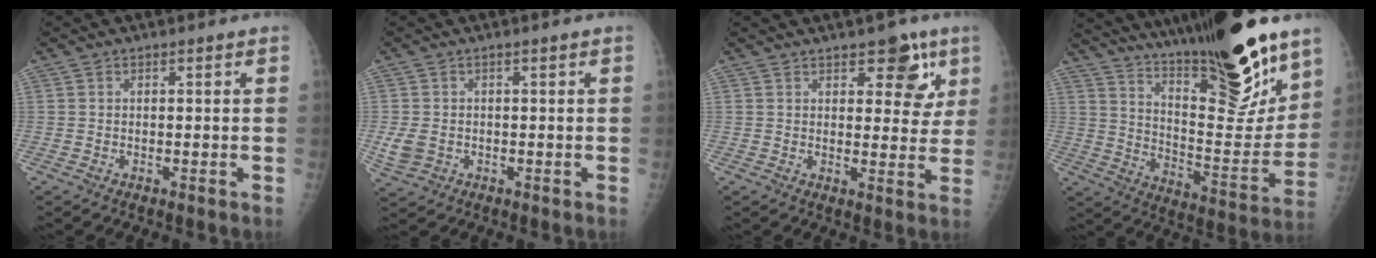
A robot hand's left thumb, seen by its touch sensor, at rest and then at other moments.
{"total": 4.0, "force": [-0.5, 3.0, 2.6], "torque": [-0.060, 0.001, -0.003]}
{"total": 8.2, "force": [4.3, 4.2, 5.6], "torque": [-0.030, -0.018, 0.052]}
{"total": 27.8, "force": [20.2, 6.0, 18.2], "torque": [-0.246, -0.100, 0.317]}